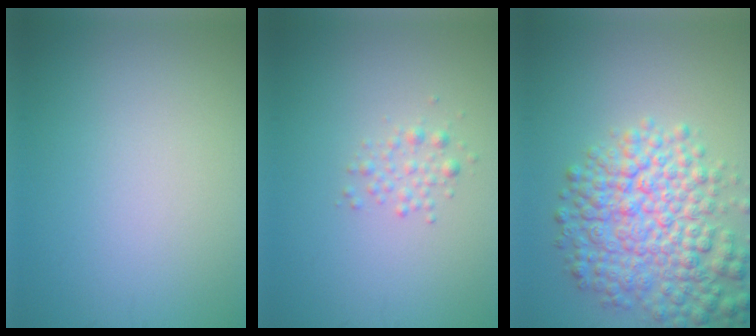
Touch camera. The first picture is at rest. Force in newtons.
{"total": 1.4, "press": 1.4, "slide": 0.1}
{"total": 8.2, "press": 8.2, "slide": 0.3}